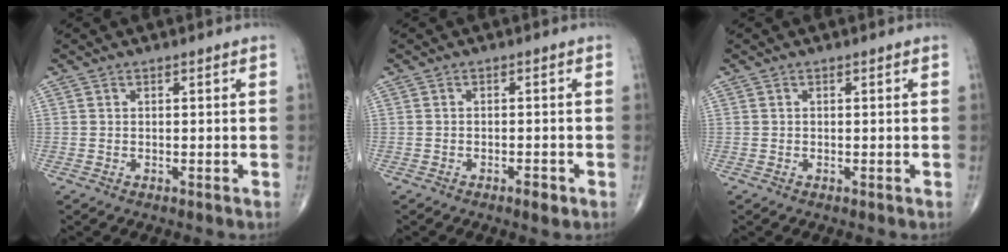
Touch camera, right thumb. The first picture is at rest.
{"total": 2.0, "force": [-1.3, 0.6, 1.4], "torque": [-0.020, 0.002, -0.022]}
{"total": 0.0}